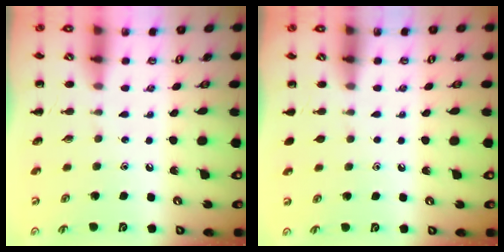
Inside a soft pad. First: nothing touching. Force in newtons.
{"total": 1.1, "press": 1.1, "slide": 0.2}